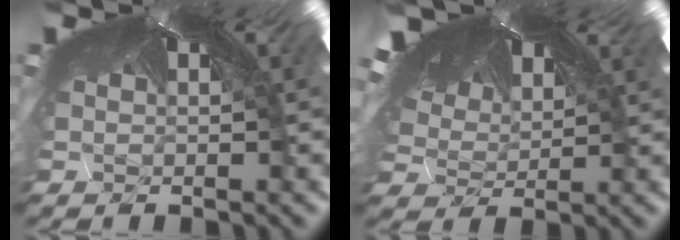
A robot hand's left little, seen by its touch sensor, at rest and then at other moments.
{"total": 1.8, "force": [-1.7, 0.4, 0.3], "torque": [-0.020, -0.024, -0.022]}